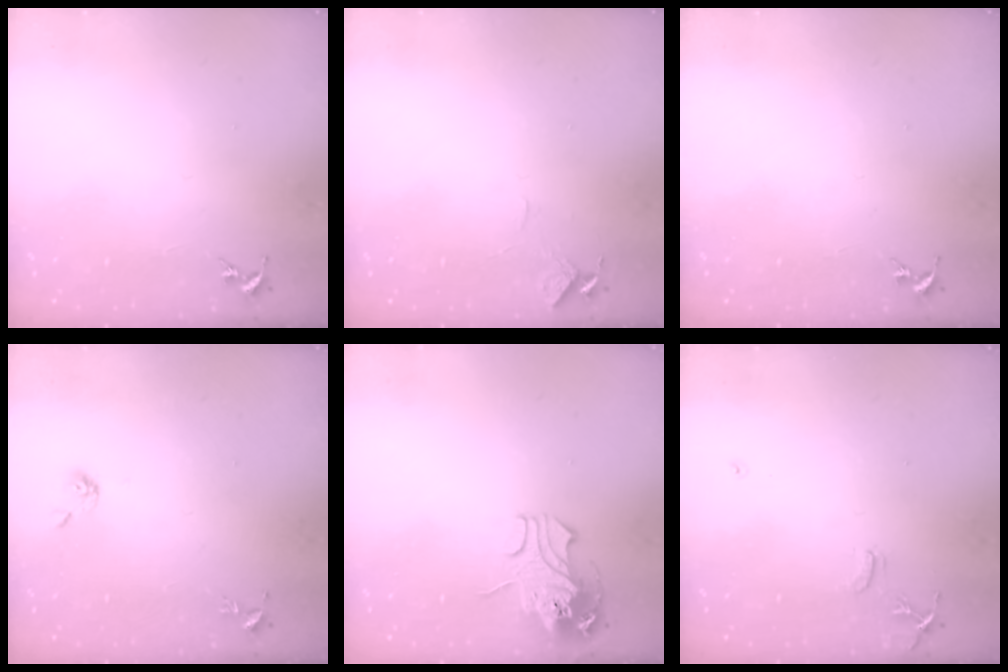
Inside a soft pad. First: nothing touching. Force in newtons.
{"total": 4.6, "press": 4.5, "slide": 0.4}
{"total": 0.0}
{"total": 4.7, "press": 4.5, "slide": 1.3}
{"total": 11.0, "press": 10.9, "slide": 1.5}
{"total": 7.9, "press": 7.9, "slide": 0.7}